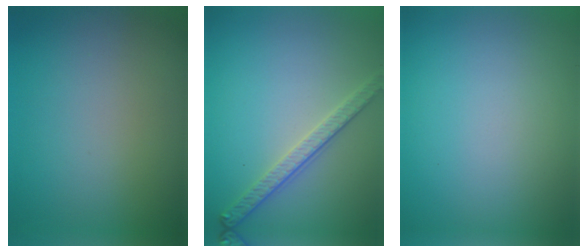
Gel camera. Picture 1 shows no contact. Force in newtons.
{"total": 2.8, "press": 2.6, "slide": 1.1}
{"total": 0.0}